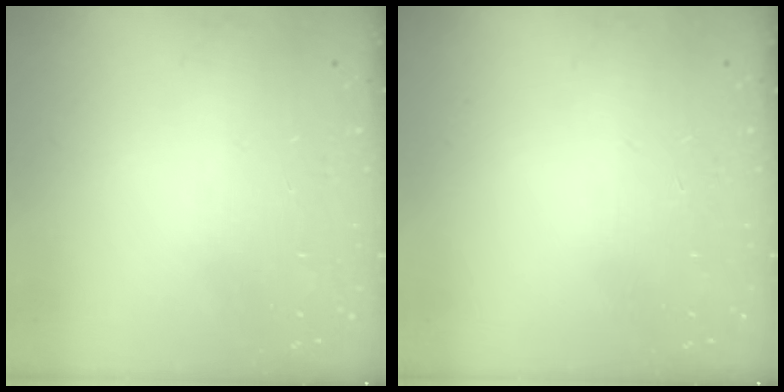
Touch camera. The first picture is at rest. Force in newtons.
{"total": 0.0}